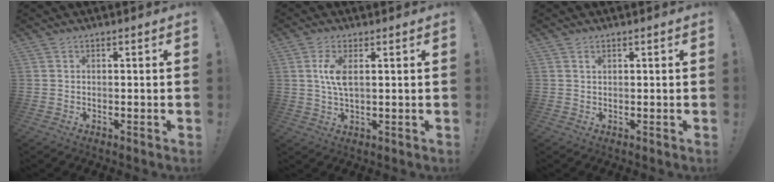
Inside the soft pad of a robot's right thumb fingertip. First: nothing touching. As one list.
[{"total": 6.2, "force": [1.4, 2.5, 5.5], "torque": [-0.112, -0.004, 0.019]}, {"total": 0.8, "force": [0.5, 0.5, 0.4], "torque": [-0.007, 0.000, 0.010]}]